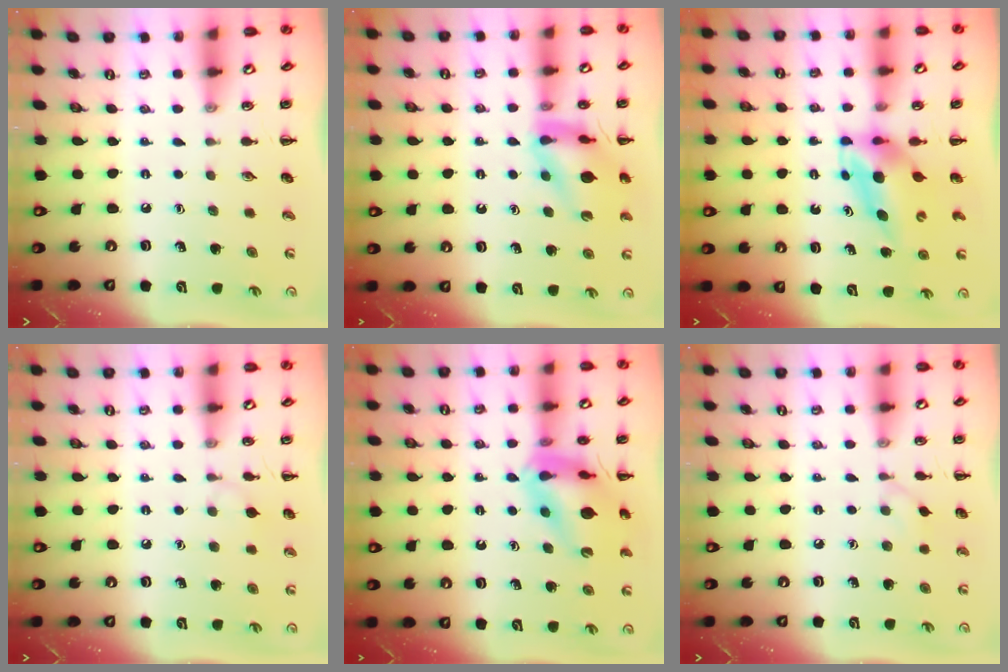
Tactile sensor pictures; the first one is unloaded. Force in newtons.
{"total": 12.2, "press": 12.1, "slide": 1.6}
{"total": 5.1, "press": 5.0, "slide": 1.0}
{"total": 4.9, "press": 4.5, "slide": 1.8}
{"total": 15.1, "press": 14.9, "slide": 2.7}
{"total": 2.7, "press": 2.5, "slide": 1.2}